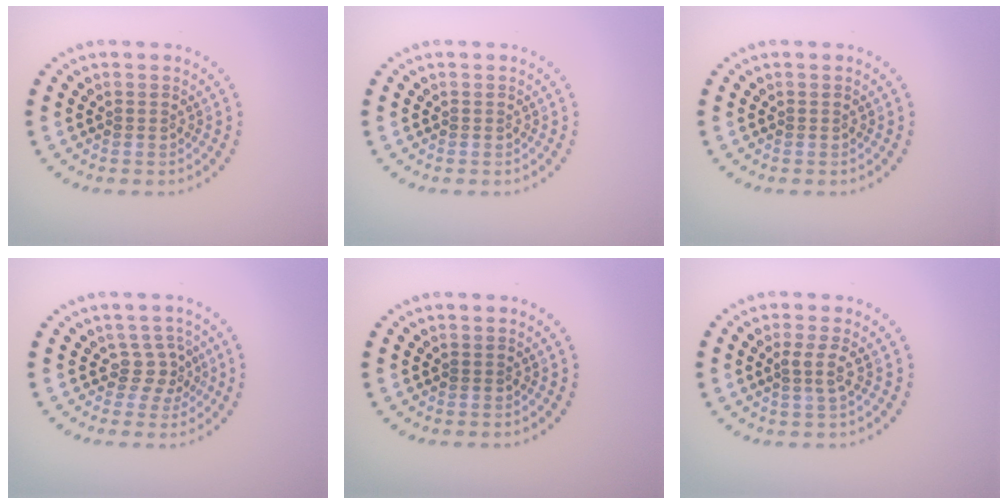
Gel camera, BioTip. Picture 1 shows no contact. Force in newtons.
{"total": 0.0}
{"total": 0.0}
{"total": 2.0, "press": 1.5, "slide": 1.4}
{"total": 0.0}
{"total": 1.7, "press": 1.1, "slide": 1.3}